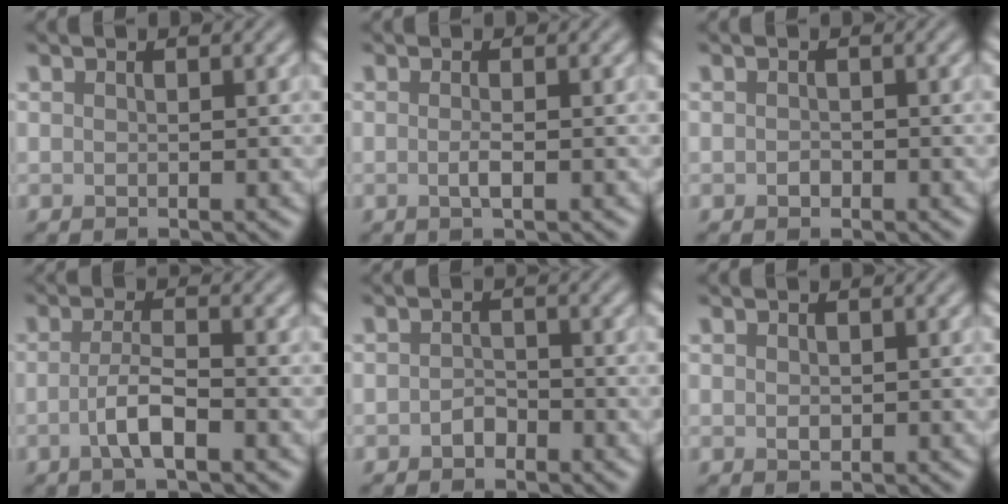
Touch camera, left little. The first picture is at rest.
{"total": 1.2, "force": [-0.1, 0.3, 1.2], "torque": [-0.022, -0.002, -0.005]}
{"total": 0.7, "force": [-0.3, 0.5, 0.4], "torque": [-0.005, -0.003, -0.005]}
{"total": 3.1, "force": [-1.1, 0.7, 2.8], "torque": [-0.054, 0.005, -0.026]}
{"total": 1.3, "force": [-0.8, 0.8, 0.6], "torque": [-0.011, 0.003, -0.016]}
{"total": 0.7, "force": [0.0, 0.5, 0.5], "torque": [-0.007, -0.002, 0.001]}